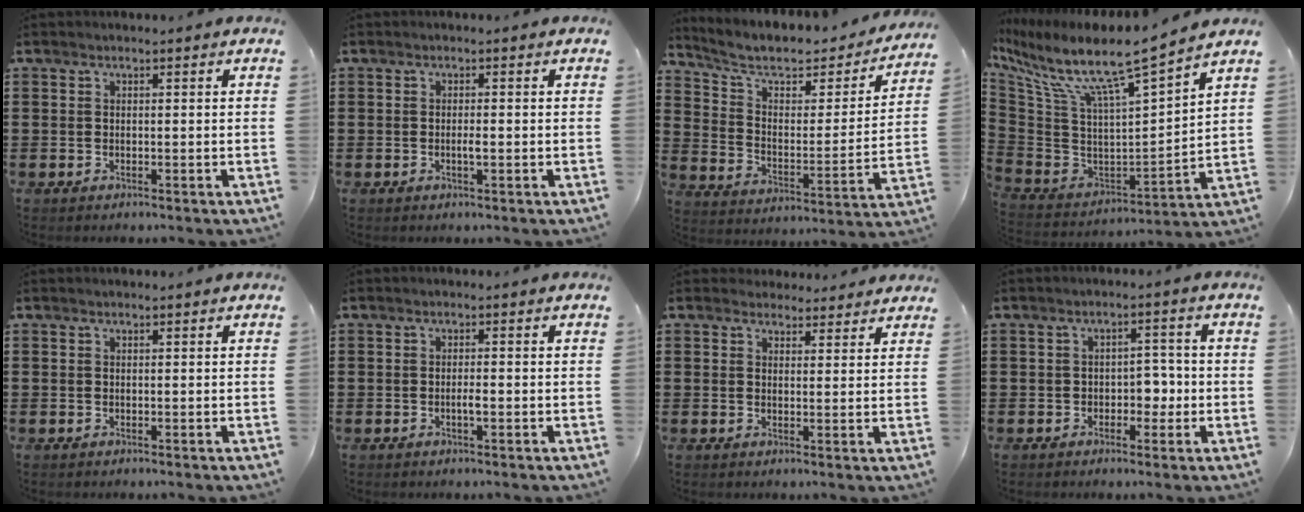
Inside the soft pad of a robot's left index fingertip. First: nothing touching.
{"total": 1.3, "force": [-0.2, 0.2, 1.2], "torque": [-0.023, -0.002, -0.004]}
{"total": 7.4, "force": [5.6, 2.9, 3.9], "torque": [-0.093, -0.031, 0.093]}
{"total": 10.4, "force": [7.5, 0.7, 7.1], "torque": [-0.163, -0.061, 0.118]}
{"total": 0.0}
{"total": 1.6, "force": [-0.4, 0.3, 1.5], "torque": [-0.028, 0.001, -0.007]}
{"total": 3.1, "force": [2.8, 1.1, 0.2], "torque": [-0.004, -0.006, 0.053]}
{"total": 3.6, "force": [-0.9, 2.5, 2.5], "torque": [-0.044, 0.002, -0.023]}